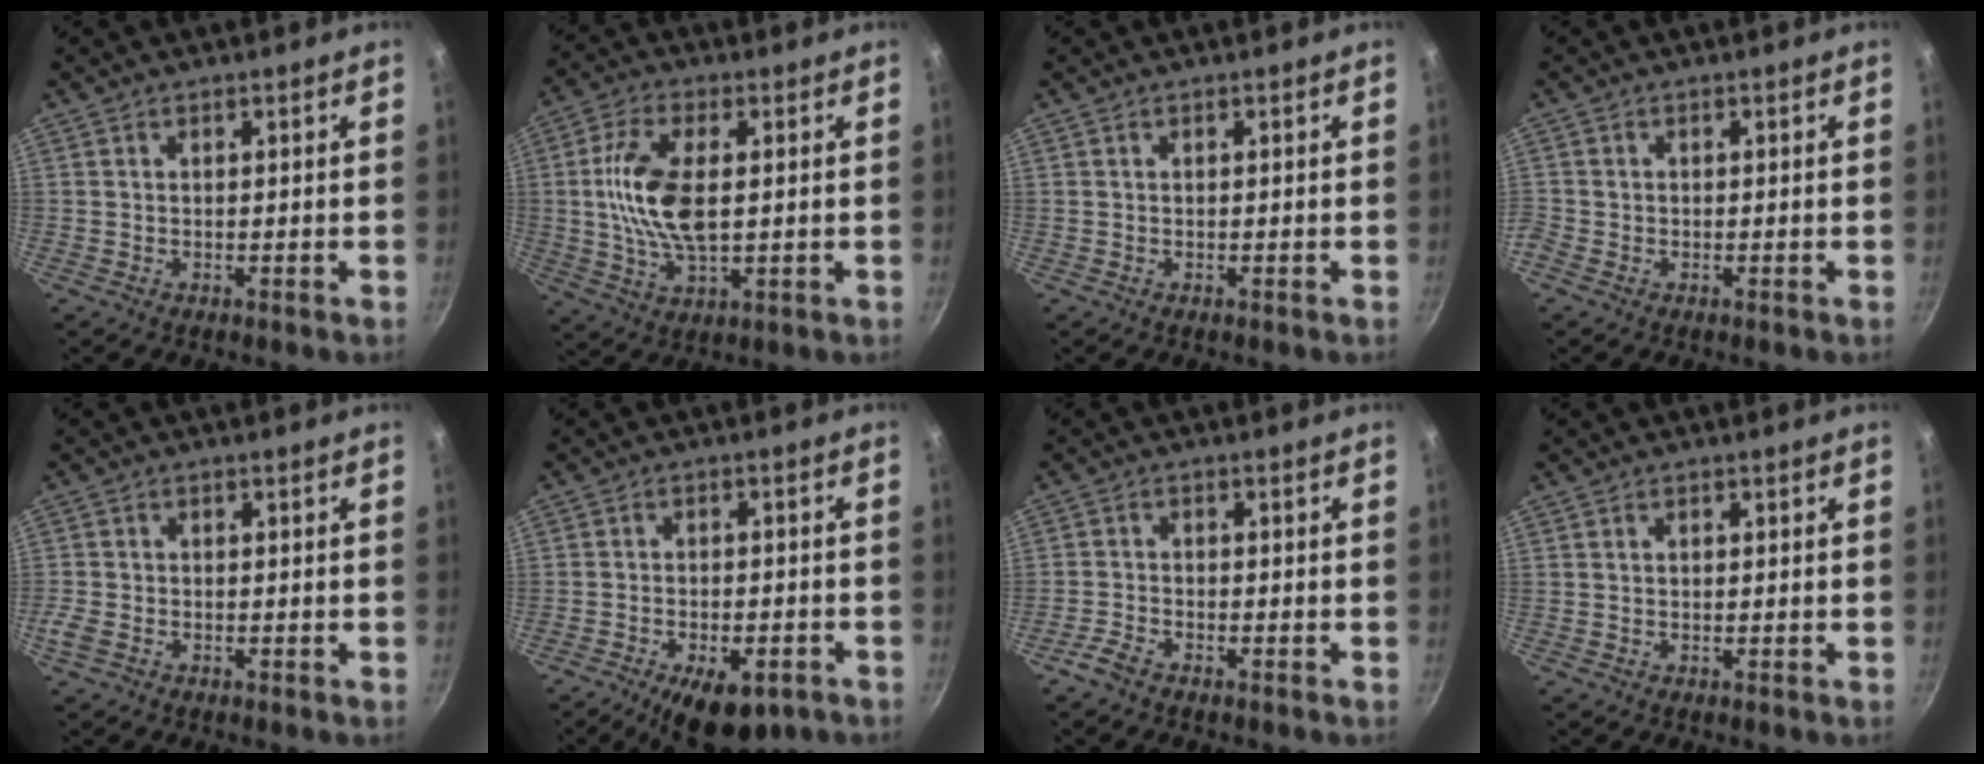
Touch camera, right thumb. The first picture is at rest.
{"total": 12.4, "force": [1.1, 6.0, 10.8], "torque": [-0.209, 0.005, 0.019]}
{"total": 0.0}
{"total": 1.3, "force": [-0.6, 1.0, 0.4], "torque": [-0.012, 0.001, -0.016]}
{"total": 2.9, "force": [-1.5, 2.0, 1.6], "torque": [-0.043, 0.003, -0.033]}
{"total": 11.3, "force": [-6.1, 5.5, 7.7], "torque": [-0.102, 0.020, -0.080]}
{"total": 2.2, "force": [-1.9, 0.4, 1.1], "torque": [-0.041, 0.014, -0.043]}
{"total": 0.6, "force": [0.0, 0.5, 0.3], "torque": [-0.004, 0.004, 0.001]}